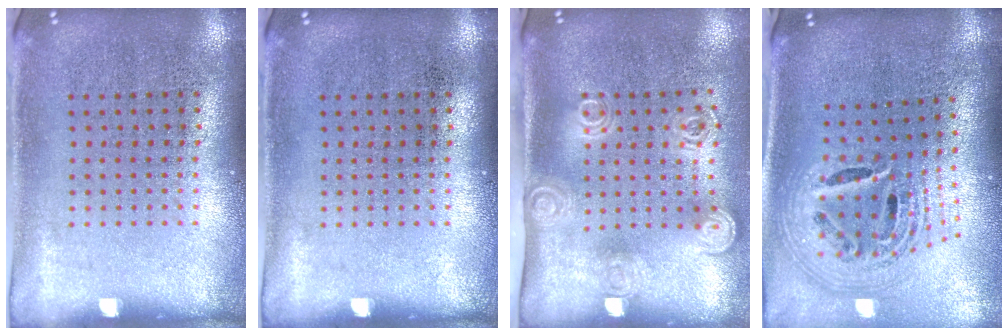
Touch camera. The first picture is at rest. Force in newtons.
{"total": 0.0}
{"total": 2.0, "press": 1.5, "slide": 1.3}
{"total": 2.7, "press": 1.8, "slide": 1.9}